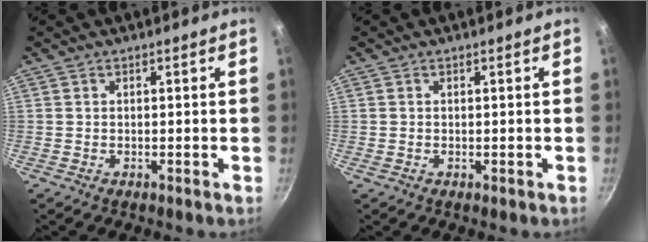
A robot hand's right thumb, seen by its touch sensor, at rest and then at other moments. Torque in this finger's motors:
{"motor_torque": [0.93, 0.42, 0.84, -0.66, 0.06]}